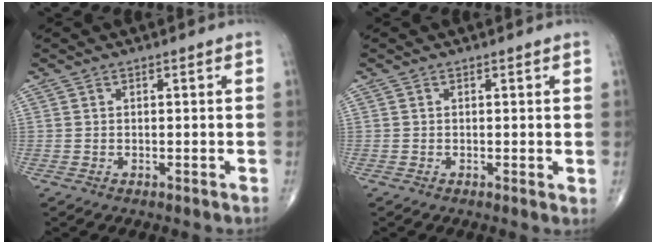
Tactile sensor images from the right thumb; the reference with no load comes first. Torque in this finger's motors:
{"motor_torque": [-0.08, -0.05, -0.09, -0.07, 0.00]}